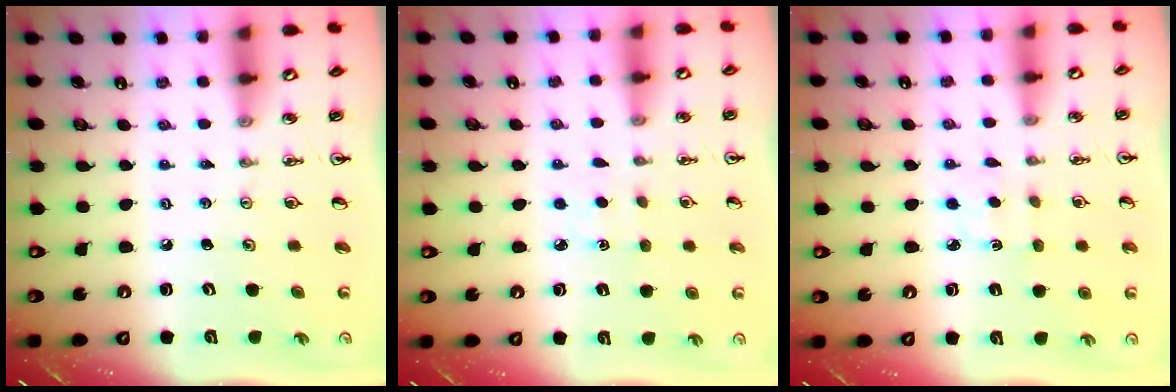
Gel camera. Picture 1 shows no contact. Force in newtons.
{"total": 1.5, "press": 1.5, "slide": 0.2}
{"total": 1.8, "press": 1.7, "slide": 0.5}